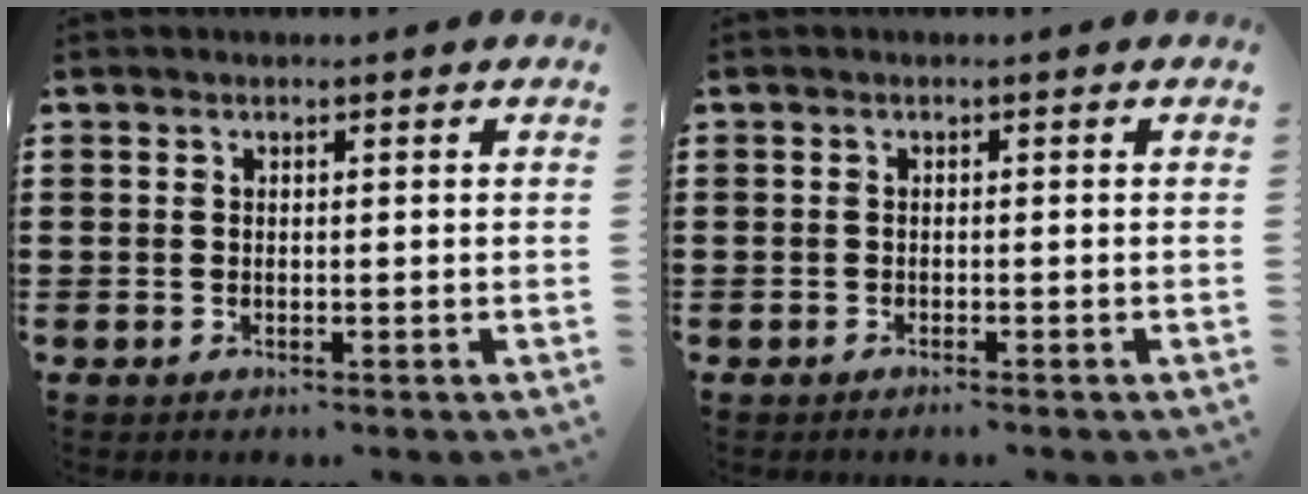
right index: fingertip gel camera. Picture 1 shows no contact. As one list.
[{"total": 0.6, "force": [-0.6, 0.0, 0.1], "torque": [-0.003, -0.001, -0.013]}]